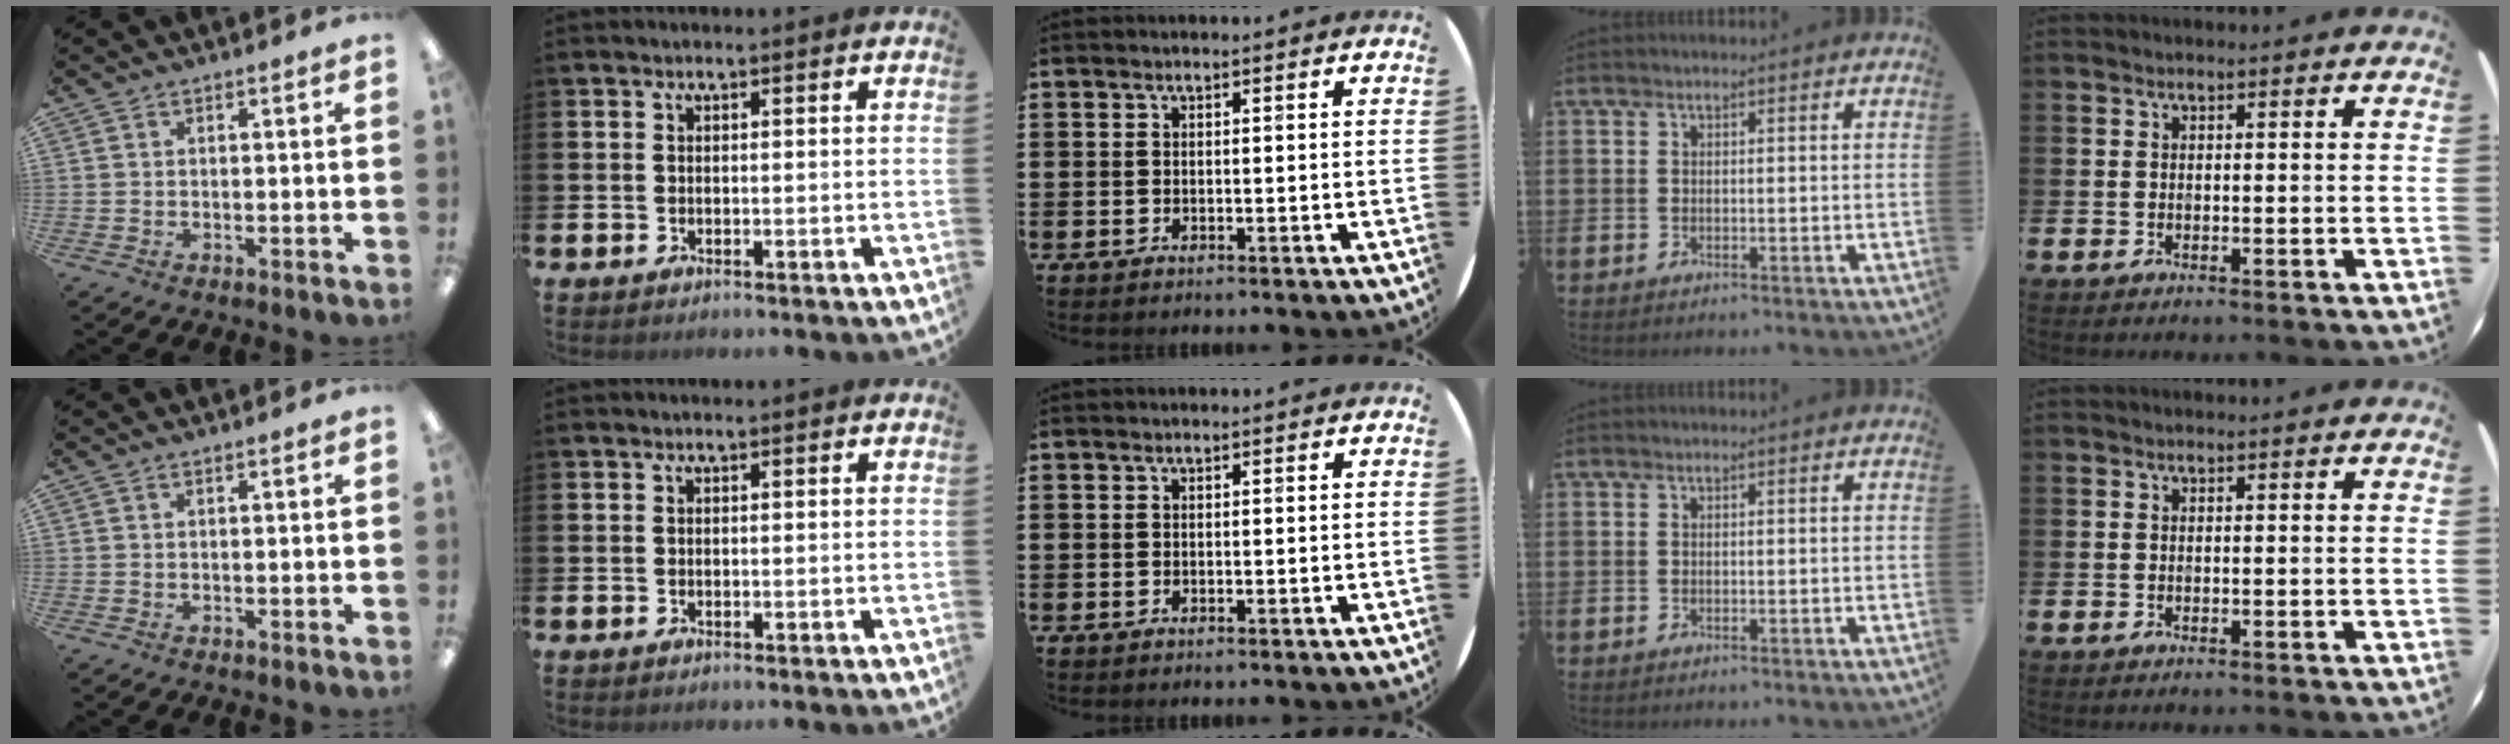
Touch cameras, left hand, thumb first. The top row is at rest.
{}